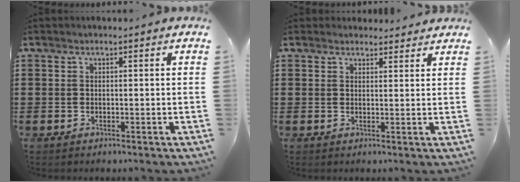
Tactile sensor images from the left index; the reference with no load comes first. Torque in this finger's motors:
{"motor_torque": [0.48, -0.31, 0.20, 0.02]}